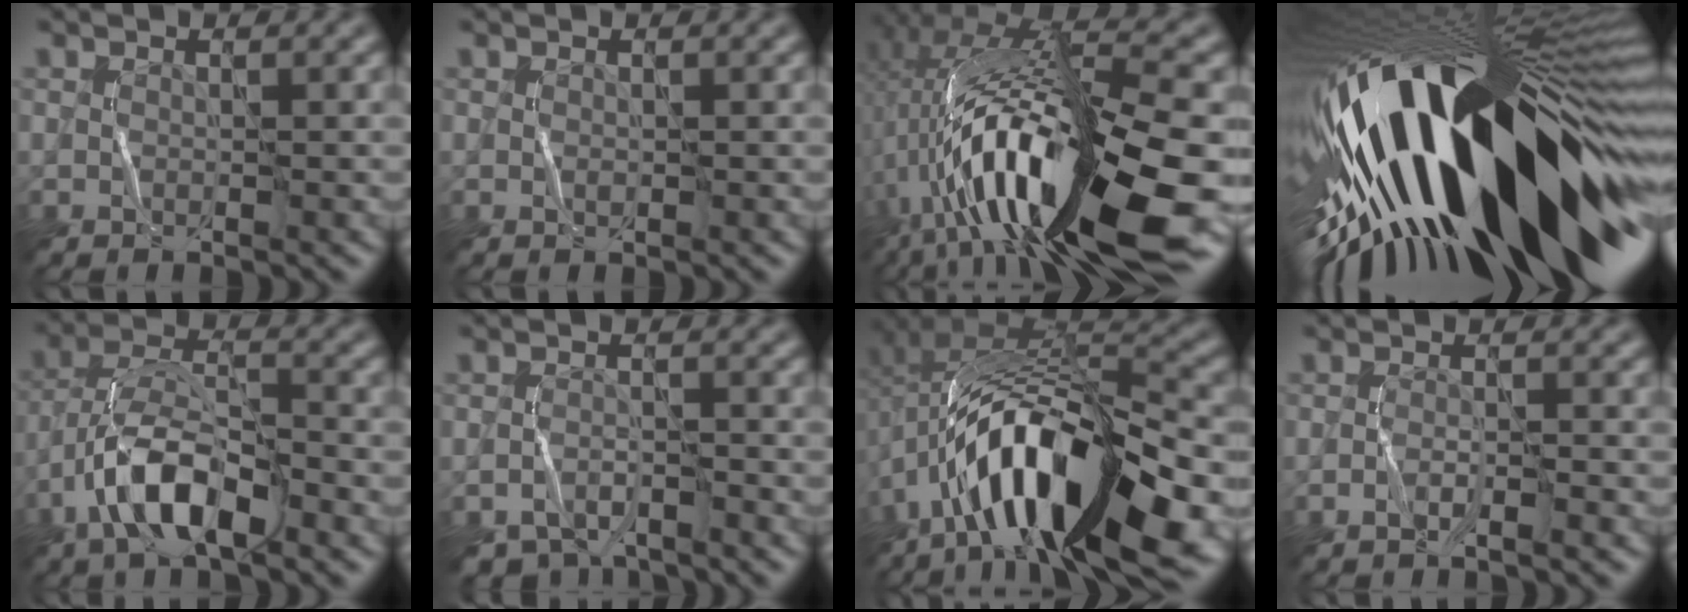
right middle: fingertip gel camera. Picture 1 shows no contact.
{"total": 0.0}
{"total": 18.0, "force": [-2.5, 5.4, 17.0], "torque": [-0.290, 0.022, -0.043]}
{"total": 21.0, "force": [-1.9, 8.6, 19.1], "torque": [-0.299, -0.017, -0.047]}
{"total": 7.5, "force": [-3.9, 2.9, 5.8], "torque": [-0.107, 0.008, -0.077]}
{"total": 3.2, "force": [-2.8, 1.1, 0.9], "torque": [-0.012, -0.002, -0.049]}
{"total": 16.8, "force": [-5.4, 6.6, 14.5], "torque": [-0.244, 0.014, -0.093]}
{"total": 1.4, "force": [-0.9, 0.1, 1.1], "torque": [-0.020, 0.004, -0.019]}